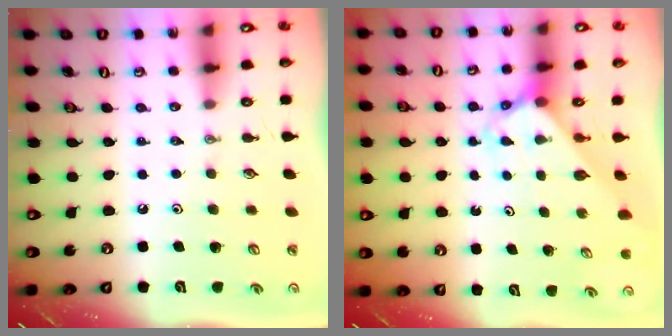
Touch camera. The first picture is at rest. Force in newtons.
{"total": 2.6, "press": 2.6, "slide": 0.2}